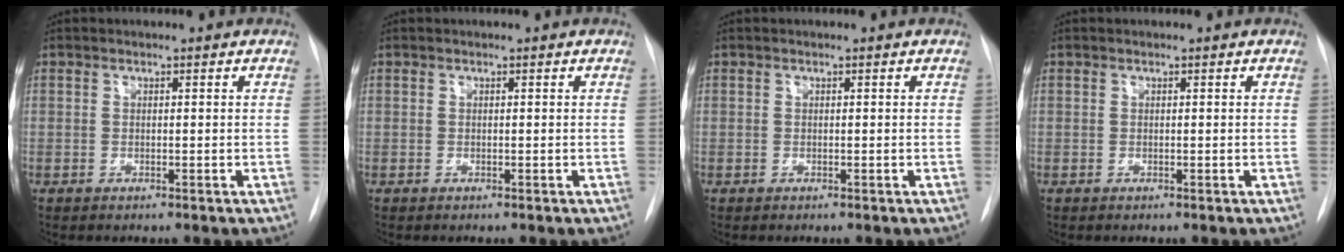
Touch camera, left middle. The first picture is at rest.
{"total": 0.0}
{"total": 0.0}
{"total": 0.0}